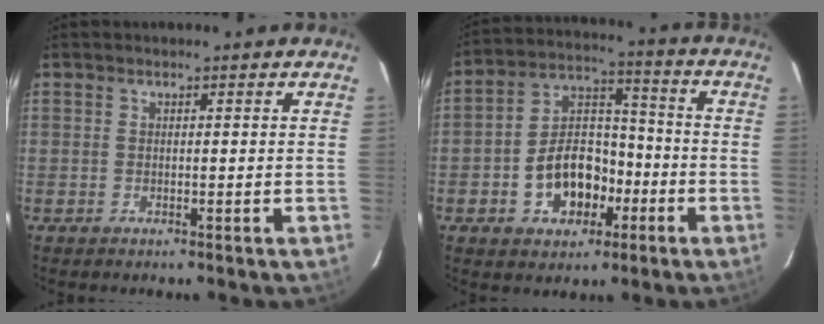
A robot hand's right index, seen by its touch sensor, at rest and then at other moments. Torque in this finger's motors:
{"motor_torque": [1.05, -0.93, 0.36, 0.07]}